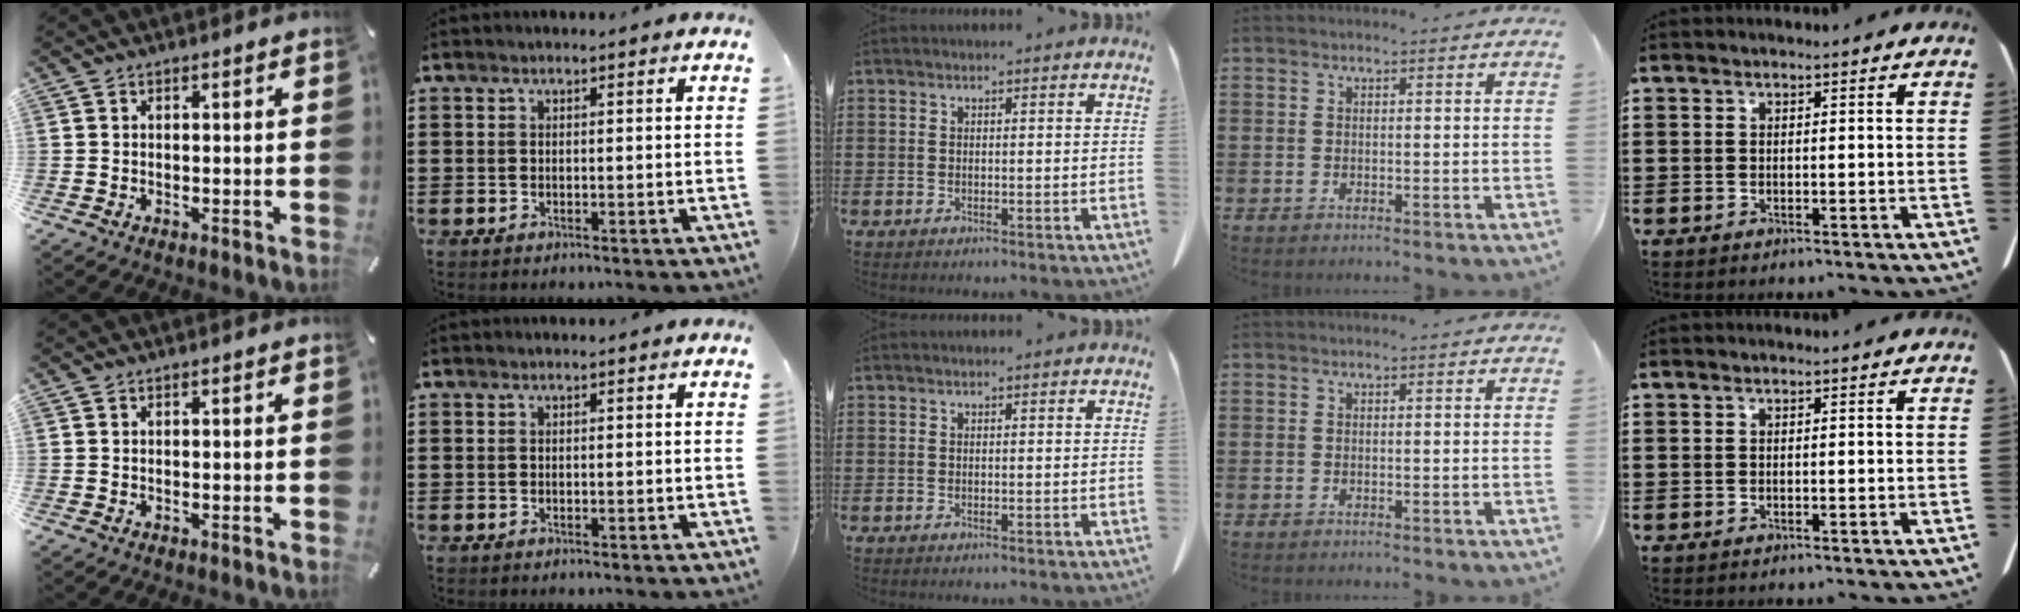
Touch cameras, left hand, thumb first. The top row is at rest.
{}